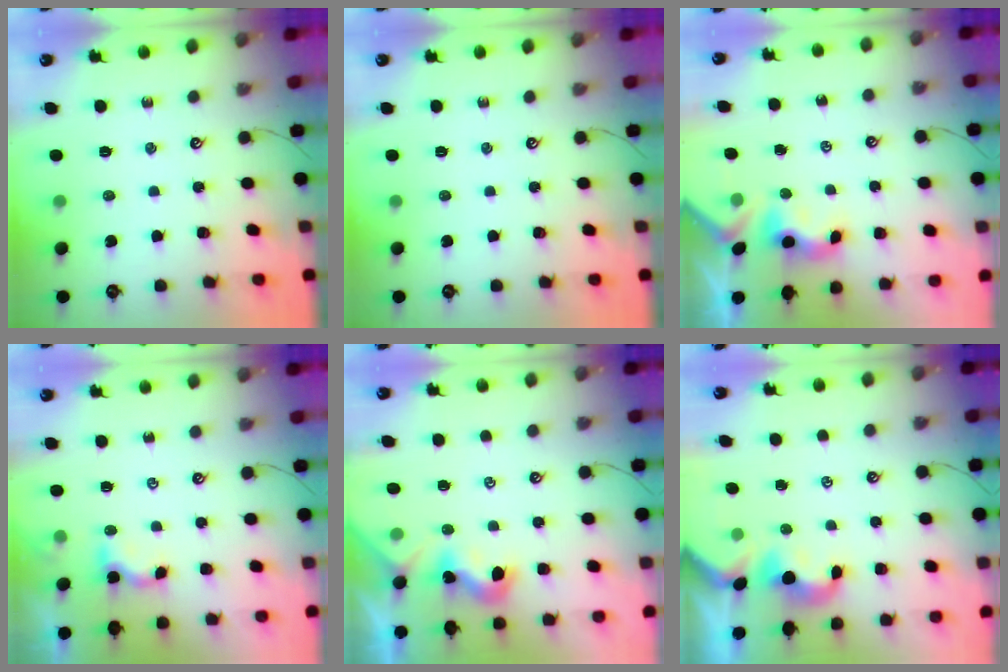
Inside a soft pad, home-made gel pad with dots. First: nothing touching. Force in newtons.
{"total": 0.0}
{"total": 3.0, "press": 2.9, "slide": 0.6}
{"total": 1.7, "press": 1.6, "slide": 0.5}
{"total": 1.3, "press": 1.2, "slide": 0.3}
{"total": 1.1, "press": 1.0, "slide": 0.4}